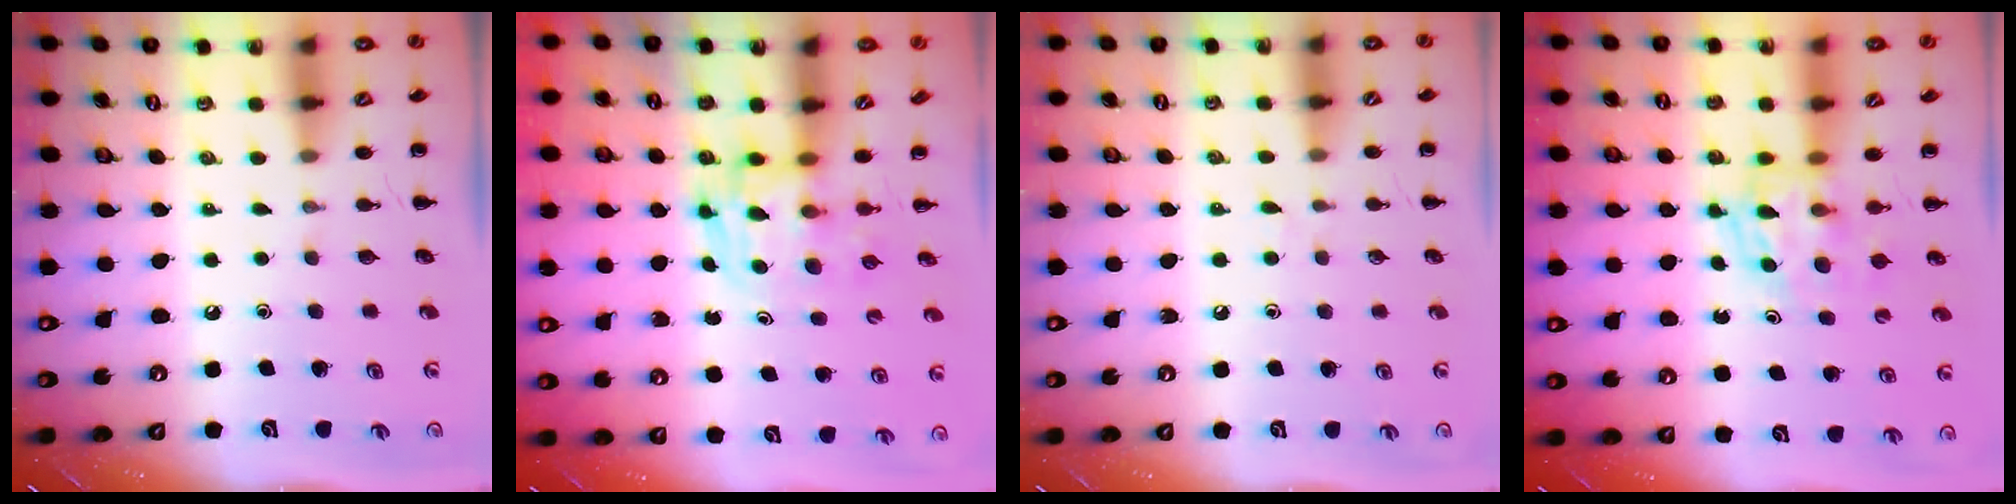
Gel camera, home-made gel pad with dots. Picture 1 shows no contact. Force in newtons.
{"total": 3.6, "press": 3.5, "slide": 0.6}
{"total": 2.5, "press": 2.1, "slide": 1.3}
{"total": 5.0, "press": 4.7, "slide": 1.8}